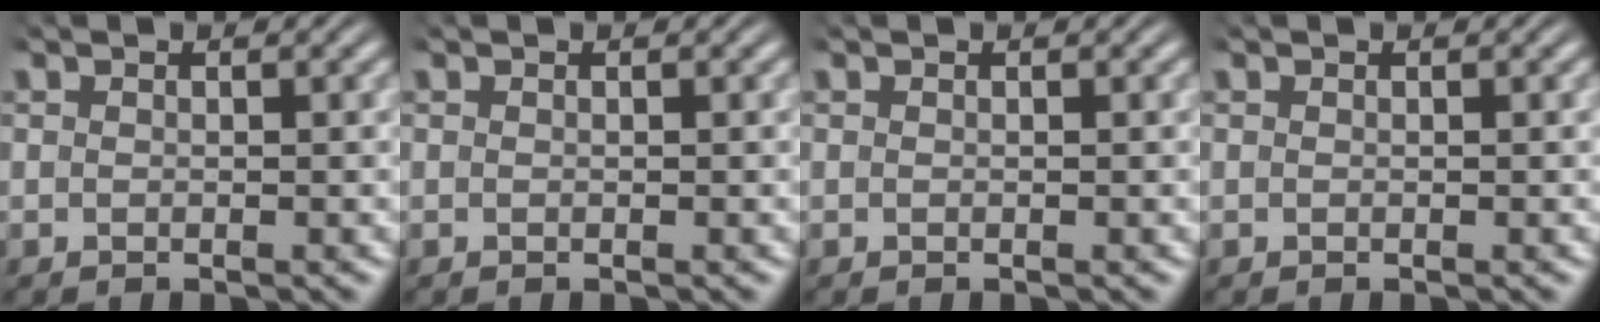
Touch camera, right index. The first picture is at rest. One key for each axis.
{"total": 0.0}
{"total": 0.0}
{"total": 0.0}